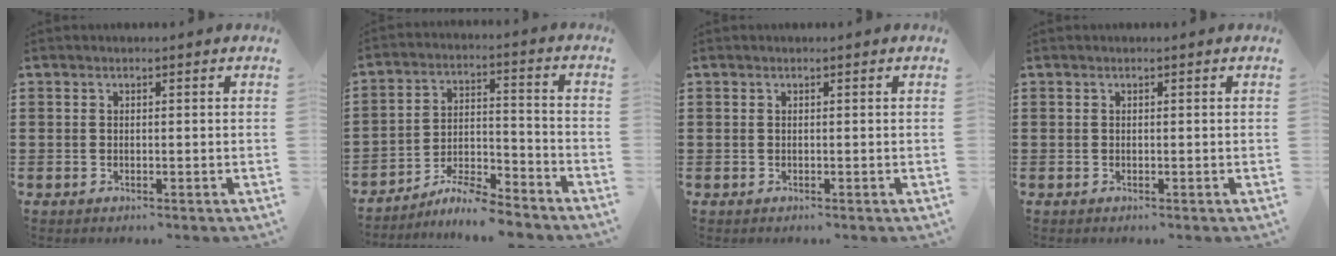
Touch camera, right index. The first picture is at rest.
{"total": 6.8, "force": [-6.4, 0.4, 2.0], "torque": [-0.035, 0.005, -0.123]}
{"total": 0.0}
{"total": 0.0}